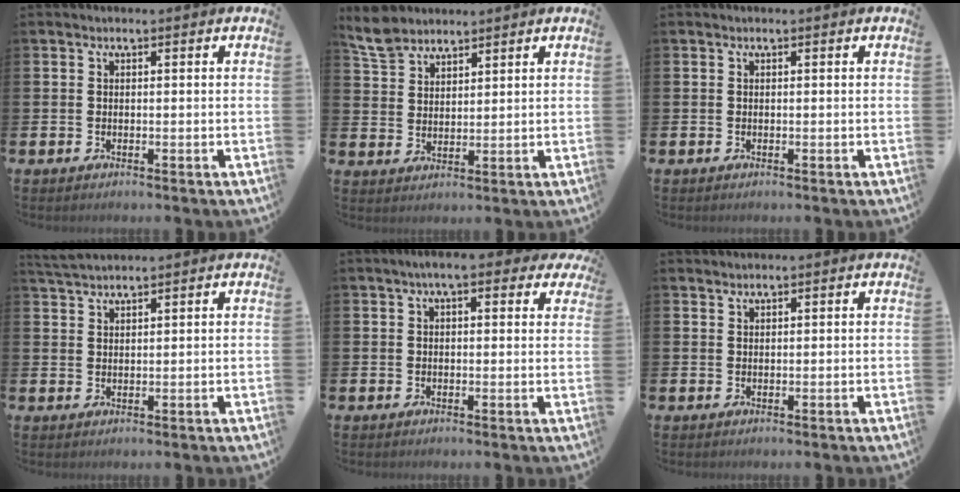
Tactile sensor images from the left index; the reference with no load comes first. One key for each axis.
{"total": 5.9, "fx": 5.3, "fy": 2.1, "fz": 1.3, "tx": -0.041, "ty": -0.016, "tz": 0.101}
{"total": 0.0}
{"total": 2.4, "fx": 2.4, "fy": 0.1, "fz": 0.1, "tx": -0.014, "ty": -0.007, "tz": 0.047}
{"total": 4.7, "fx": 3.4, "fy": 1.7, "fz": 2.8, "tx": -0.046, "ty": -0.002, "tz": 0.057}
{"total": 1.0, "fx": 0.9, "fy": 0.2, "fz": -0.1, "tx": 0.005, "ty": -0.001, "tz": 0.017}